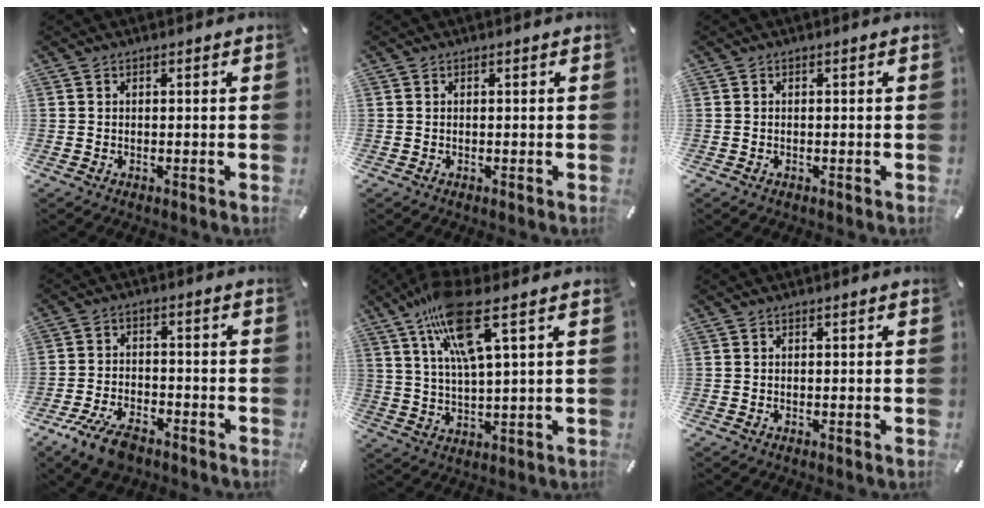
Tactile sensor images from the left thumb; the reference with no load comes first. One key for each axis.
{"total": 0.0}
{"total": 0.0}
{"total": 8.4, "fx": -5.7, "fy": 3.7, "fz": 4.8, "tx": -0.102, "ty": 0.021, "tz": -0.106}
{"total": 13.9, "fx": 7.6, "fy": 3.1, "fz": 11.3, "tx": -0.243, "ty": -0.015, "tz": 0.130}
{"total": 0.0}